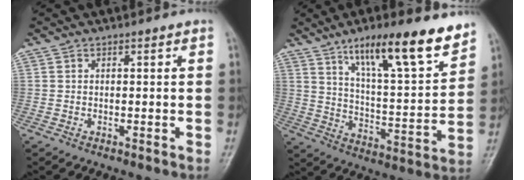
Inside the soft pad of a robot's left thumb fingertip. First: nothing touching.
{"total": 17.8, "force": [12.0, 4.0, 12.5], "torque": [-0.169, -0.063, 0.198]}